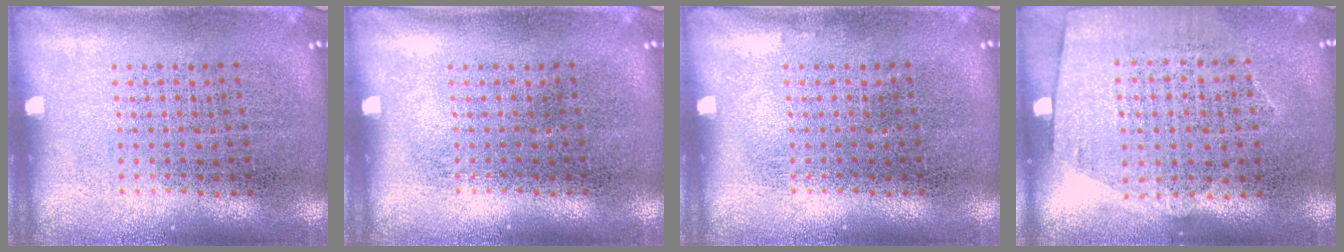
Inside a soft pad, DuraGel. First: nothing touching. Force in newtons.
{"total": 0.0}
{"total": 0.0}
{"total": 1.2, "press": 1.0, "slide": 0.7}